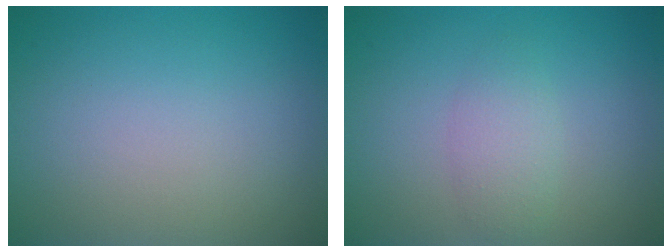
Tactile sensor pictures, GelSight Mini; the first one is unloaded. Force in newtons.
{"total": 2.0, "press": 2.0, "slide": 0.1}